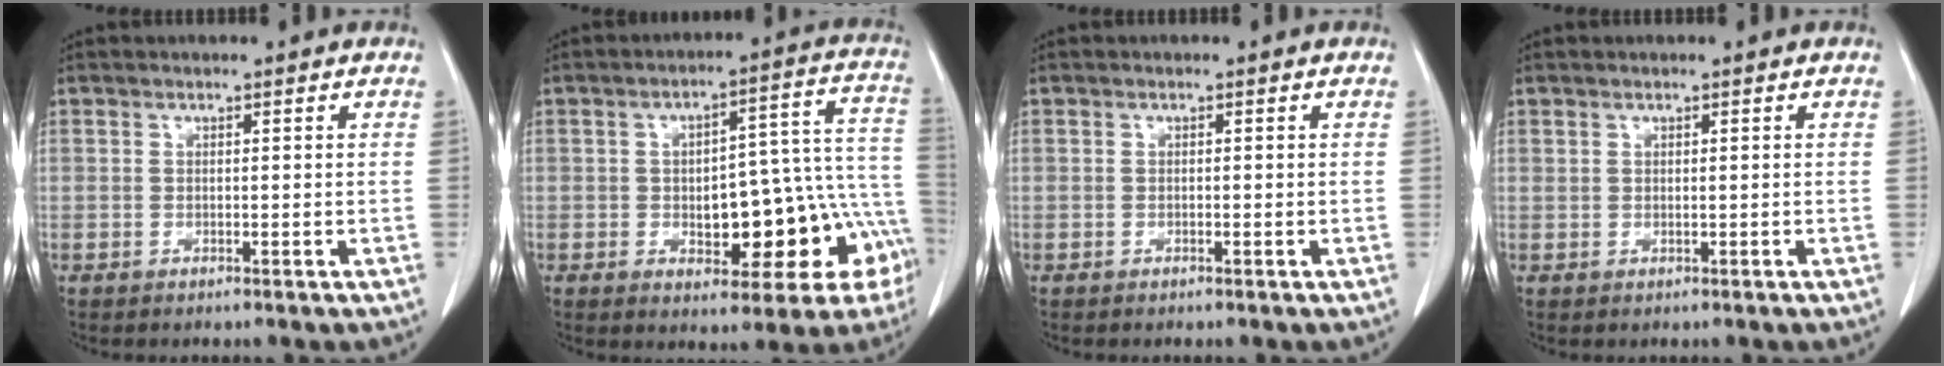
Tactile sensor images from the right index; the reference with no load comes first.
{"total": 17.1, "force": [-4.9, 6.6, 15.0], "torque": [-0.128, 0.054, -0.045]}
{"total": 0.0}
{"total": 0.0}